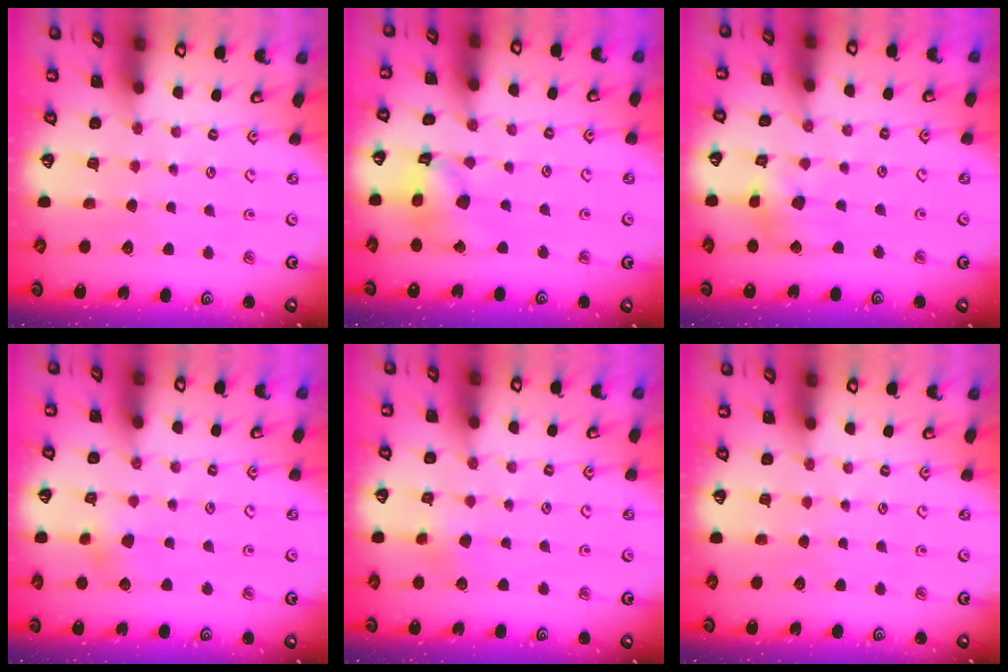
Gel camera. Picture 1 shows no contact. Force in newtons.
{"total": 13.3, "press": 13.2, "slide": 1.7}
{"total": 9.1, "press": 9.0, "slide": 1.3}
{"total": 5.1, "press": 5.1, "slide": 0.5}
{"total": 3.8, "press": 3.8, "slide": 0.5}
{"total": 0.0}